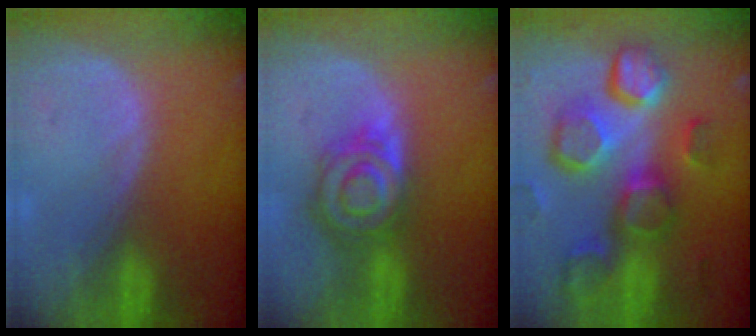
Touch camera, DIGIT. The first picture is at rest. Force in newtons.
{"total": 8.1, "press": 7.1, "slide": 3.9}
{"total": 13.2, "press": 11.5, "slide": 6.5}